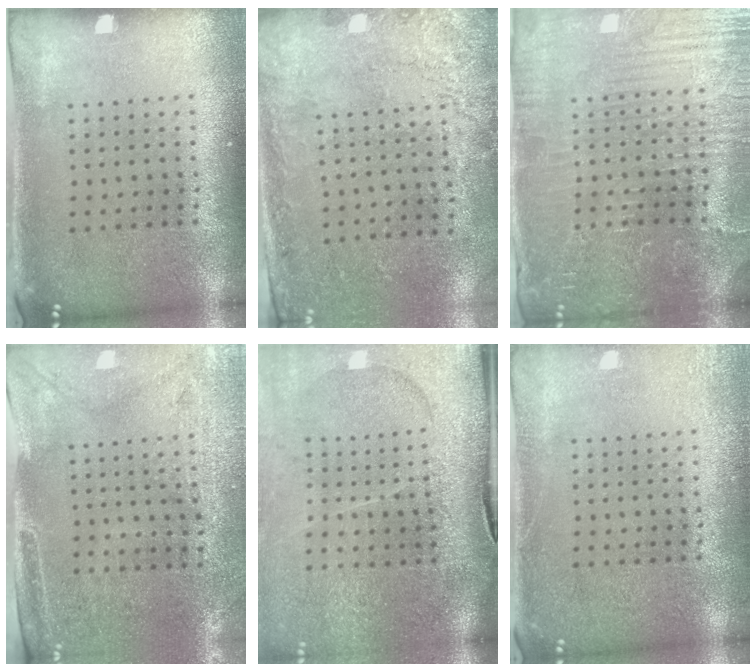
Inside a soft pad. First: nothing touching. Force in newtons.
{"total": 2.6, "press": 2.1, "slide": 1.5}
{"total": 4.3, "press": 4.2, "slide": 1.3}
{"total": 2.9, "press": 2.4, "slide": 1.5}
{"total": 4.6, "press": 3.6, "slide": 2.8}
{"total": 1.9, "press": 1.9, "slide": 0.3}